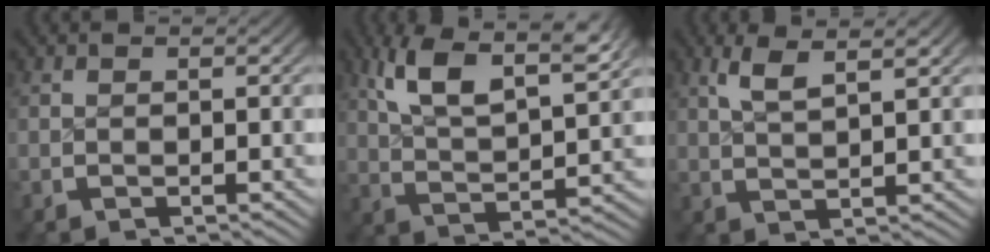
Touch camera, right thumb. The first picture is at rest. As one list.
[{"total": 9.6, "force": [3.8, 5.4, 7.0], "torque": [-0.137, -0.008, 0.067]}, {"total": 3.2, "force": [2.4, 0.4, 2.1], "torque": [-0.042, 0.006, 0.050]}]